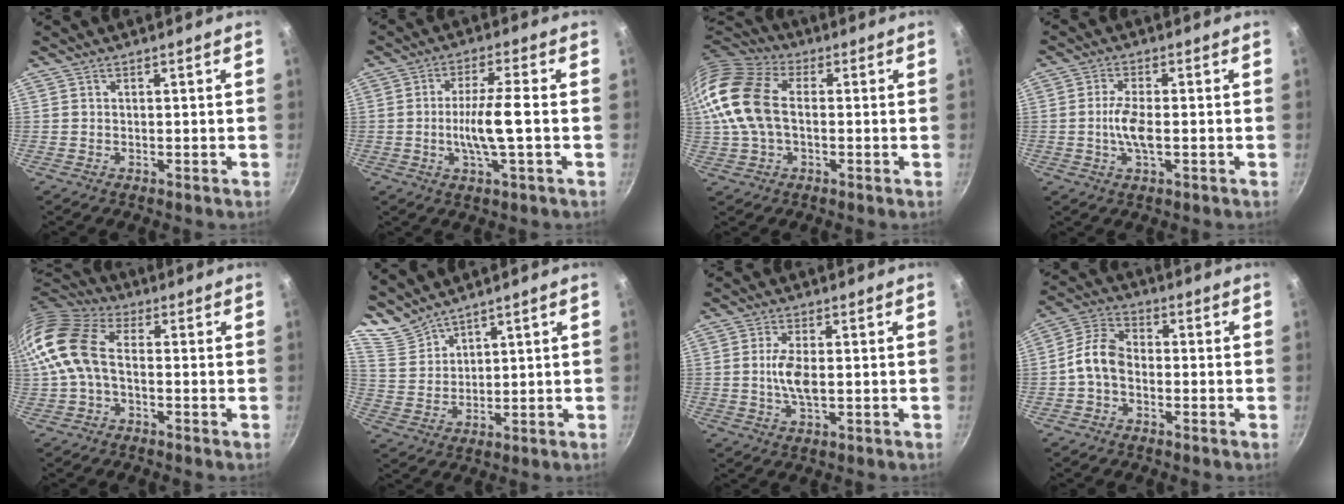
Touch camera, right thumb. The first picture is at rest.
{"total": 8.3, "force": [-1.1, 1.1, 8.1], "torque": [-0.159, 0.013, -0.022]}
{"total": 17.0, "force": [0.4, 11.3, 12.7], "torque": [-0.260, 0.037, -0.004]}
{"total": 5.6, "force": [-0.7, 2.0, 5.2], "torque": [-0.105, 0.005, -0.018]}
{"total": 12.6, "force": [-0.9, 7.9, 9.8], "torque": [-0.191, 0.038, -0.035]}
{"total": 5.8, "force": [5.3, 1.9, 0.9], "torque": [-0.019, -0.014, 0.126]}
{"total": 5.4, "force": [0.0, 2.2, 5.0], "torque": [-0.106, -0.001, -0.003]}
{"total": 7.3, "force": [-1.5, 4.7, 5.3], "torque": [-0.100, 0.034, -0.045]}